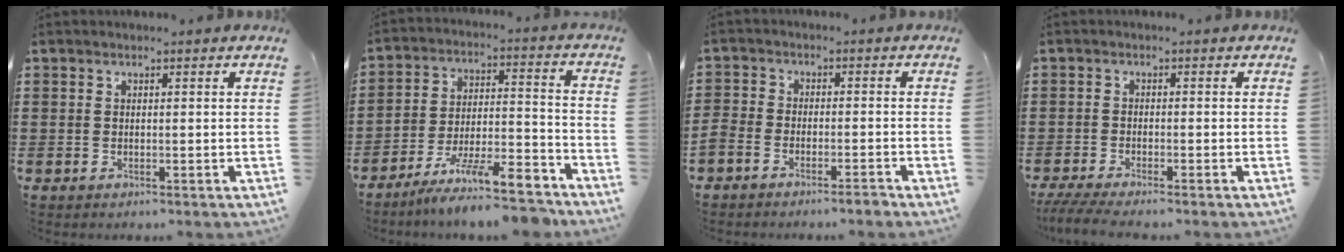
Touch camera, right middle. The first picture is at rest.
{"total": 9.9, "force": [-8.6, 1.4, 4.6], "torque": [-0.068, 0.018, -0.164]}
{"total": 3.1, "force": [-3.0, 0.6, 0.6], "torque": [-0.019, 0.002, -0.063]}
{"total": 2.8, "force": [-2.5, 0.0, 1.3], "torque": [-0.036, -0.012, -0.052]}